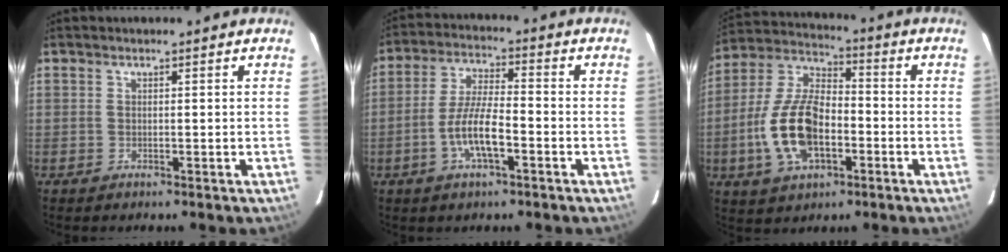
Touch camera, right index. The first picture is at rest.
{"total": 8.5, "force": [-3.4, 2.2, 7.4], "torque": [-0.152, 0.003, -0.064]}
{"total": 15.6, "force": [-4.3, 8.2, 12.6], "torque": [-0.265, 0.010, -0.077]}